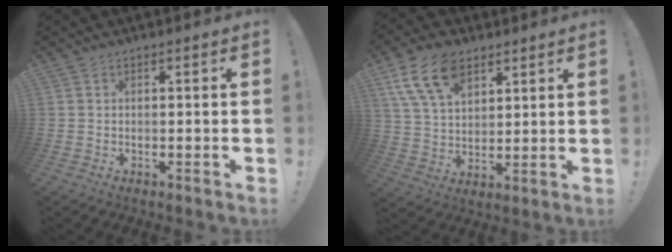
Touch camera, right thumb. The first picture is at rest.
{"total": 14.3, "force": [8.1, 8.6, 8.1], "torque": [-0.154, -0.029, 0.153]}